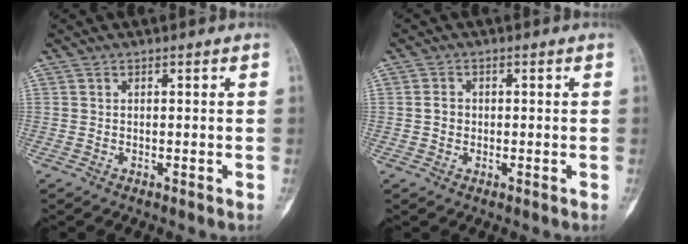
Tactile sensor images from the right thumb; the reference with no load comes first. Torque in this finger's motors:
{"motor_torque": [0.58, 0.37, 0.32, -0.28, 0.04]}